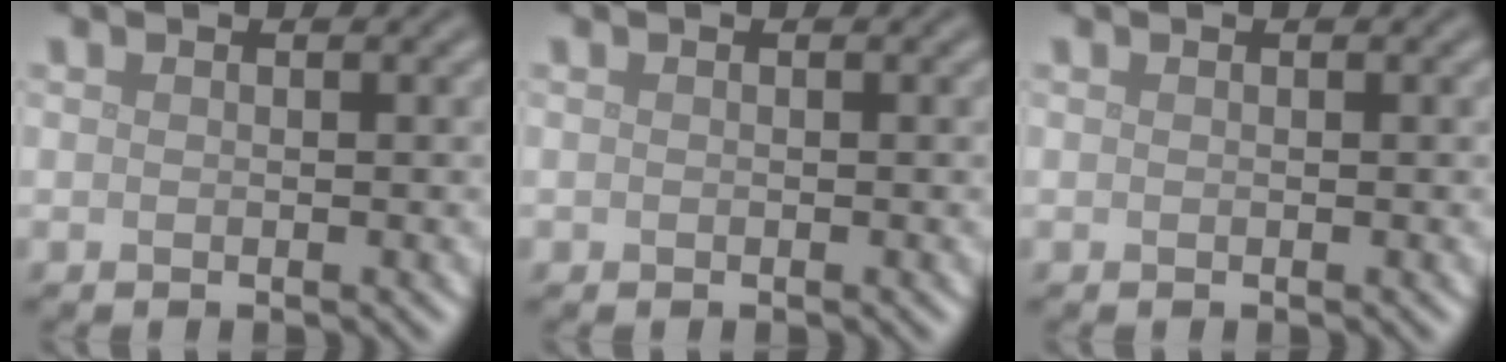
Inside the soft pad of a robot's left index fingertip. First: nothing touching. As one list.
[{"total": 0.0}, {"total": 0.0}]